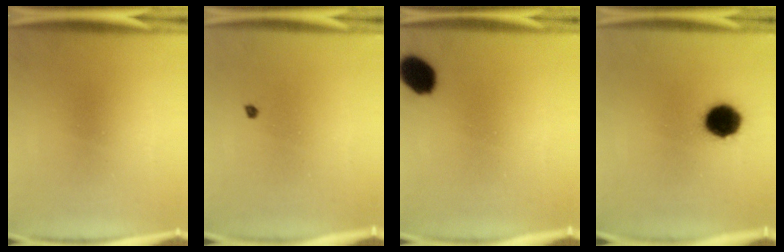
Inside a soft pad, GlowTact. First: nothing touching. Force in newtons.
{"total": 0.6}
{"total": 8.5}
{"total": 10.4}